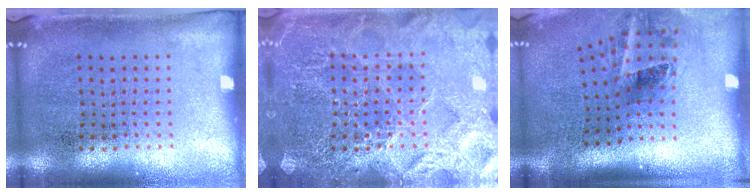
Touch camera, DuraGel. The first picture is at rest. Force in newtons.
{"total": 6.3, "press": 6.3, "slide": 0.9}
{"total": 2.1, "press": 1.3, "slide": 1.7}